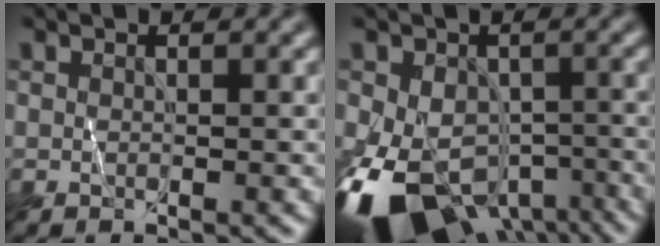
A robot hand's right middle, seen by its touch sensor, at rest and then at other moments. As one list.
[{"total": 13.8, "force": [-7.0, 8.5, 8.4], "torque": [-0.160, -0.039, -0.098]}]